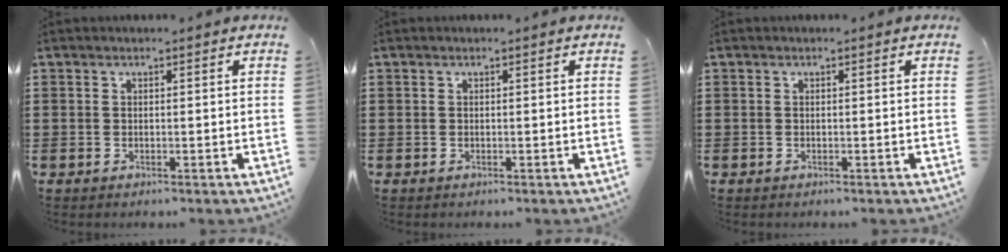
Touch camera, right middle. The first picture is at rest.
{"total": 0.0}
{"total": 0.0}